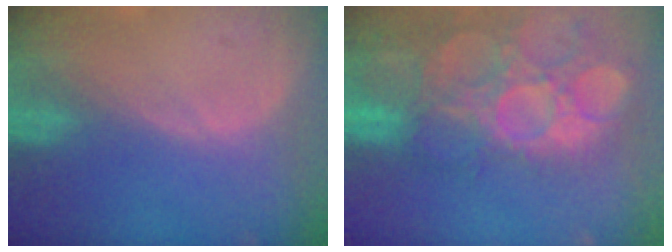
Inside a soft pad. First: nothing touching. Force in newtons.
{"total": 15.0, "press": 12.6, "slide": 8.2}